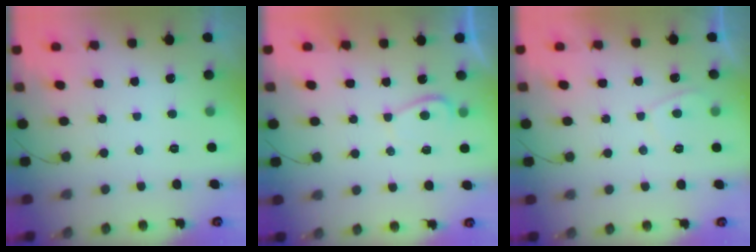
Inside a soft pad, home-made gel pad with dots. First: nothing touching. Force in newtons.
{"total": 2.3, "press": 2.2, "slide": 0.8}
{"total": 2.3, "press": 2.2, "slide": 0.7}